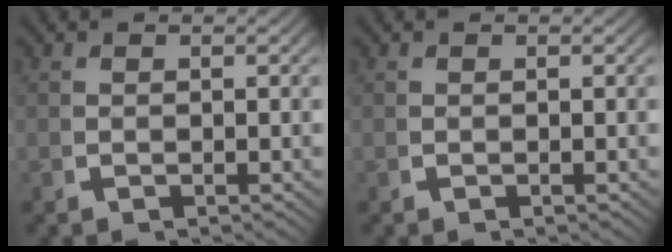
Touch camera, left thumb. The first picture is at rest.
{"total": 0.0}